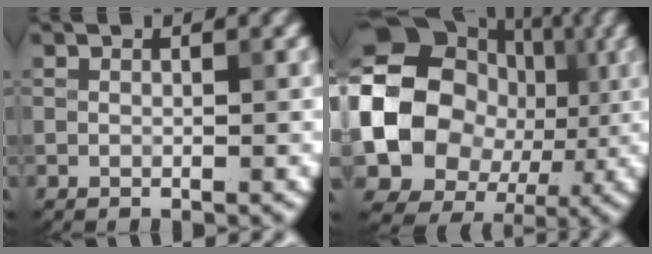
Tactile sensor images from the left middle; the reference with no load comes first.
{"total": 15.5, "force": [-1.0, 13.1, 8.1], "torque": [-0.162, -0.011, -0.029]}